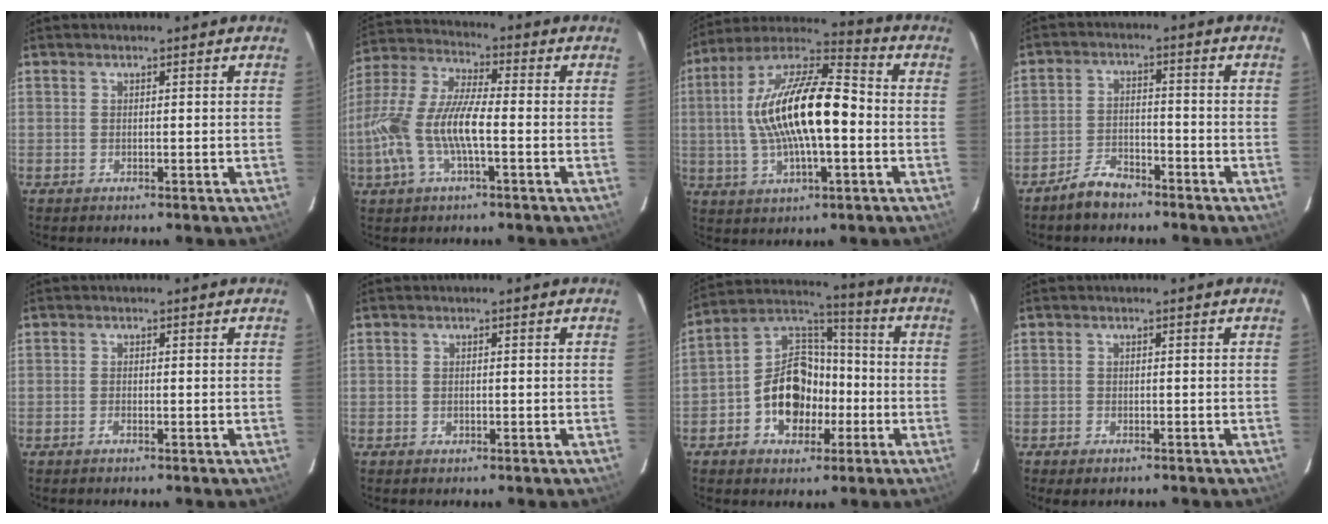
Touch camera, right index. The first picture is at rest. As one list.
[{"total": 14.6, "force": [-3.5, 4.2, 13.5], "torque": [-0.284, -0.002, -0.068]}, {"total": 19.2, "force": [-0.7, 6.5, 18.1], "torque": [-0.339, 0.014, -0.021]}, {"total": 5.7, "force": [-4.6, 2.4, 2.2], "torque": [-0.064, 0.010, -0.079]}, {"total": 1.2, "force": [-0.7, 0.5, 0.8], "torque": [-0.019, 0.000, -0.012]}, {"total": 1.1, "force": [-0.3, 0.9, 0.6], "torque": [-0.010, 0.001, -0.005]}, {"total": 13.5, "force": [-4.3, 9.8, 8.1], "torque": [-0.170, 0.033, -0.069]}, {"total": 2.1, "force": [-1.4, 1.1, 1.0], "torque": [-0.023, -0.006, -0.024]}]